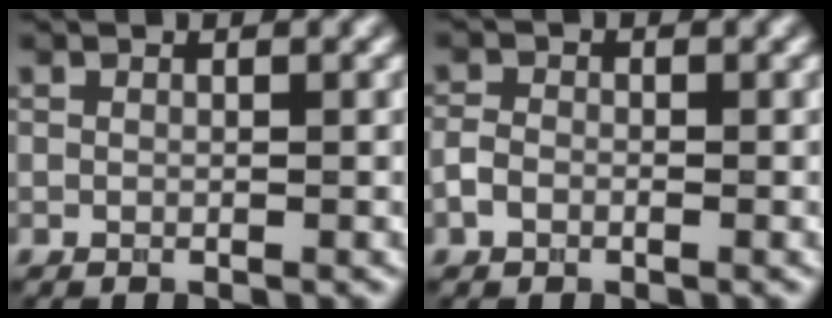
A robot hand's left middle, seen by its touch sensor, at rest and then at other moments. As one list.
[{"total": 1.5, "force": [-0.7, 1.1, 0.7], "torque": [-0.015, 0.003, -0.019]}]